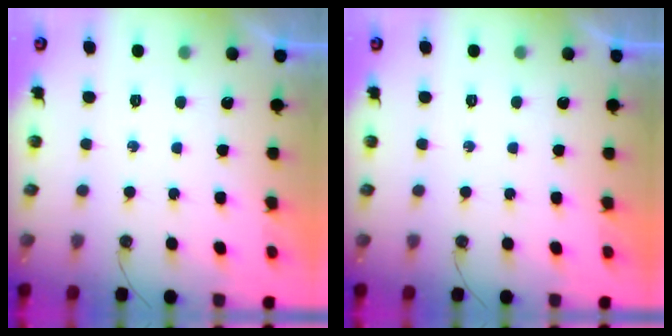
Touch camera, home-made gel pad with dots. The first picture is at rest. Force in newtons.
{"total": 0.0}